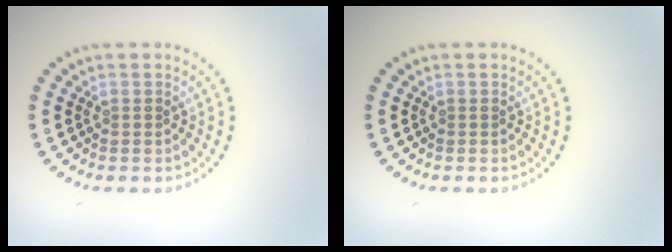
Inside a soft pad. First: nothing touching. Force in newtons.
{"total": 0.0}